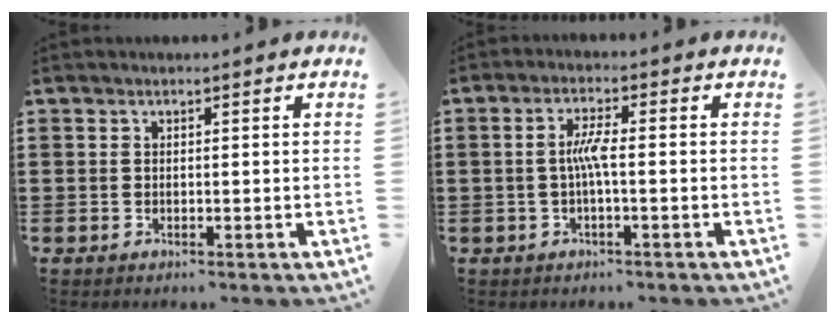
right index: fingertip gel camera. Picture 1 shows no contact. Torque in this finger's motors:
{"motor_torque": [0.86, -0.46, 0.37, 0.13]}